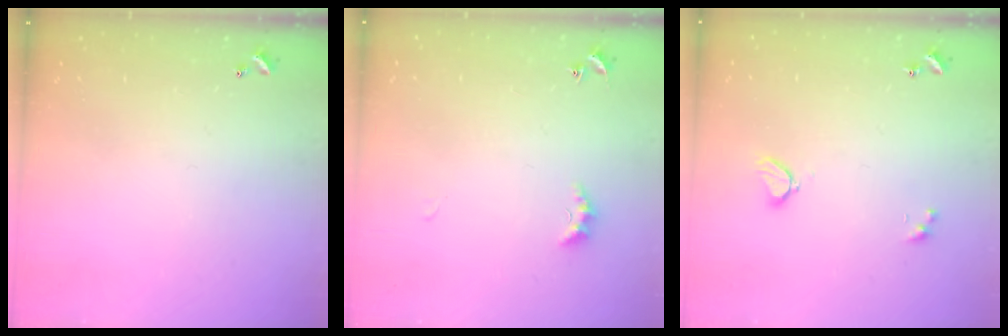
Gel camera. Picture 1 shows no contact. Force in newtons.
{"total": 2.0, "press": 1.9, "slide": 0.6}
{"total": 1.8, "press": 1.7, "slide": 0.4}